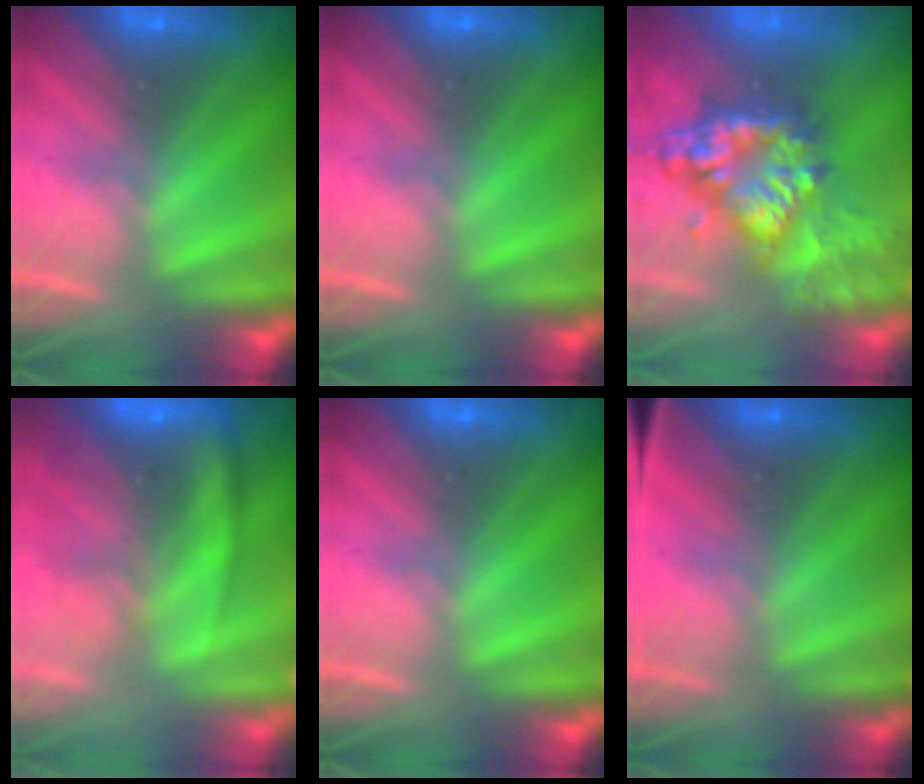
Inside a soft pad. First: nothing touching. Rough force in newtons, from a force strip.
{"total": 0.0}
{"total": 7.0}
{"total": 7.7}
{"total": 0.0}
{"total": 2.7}